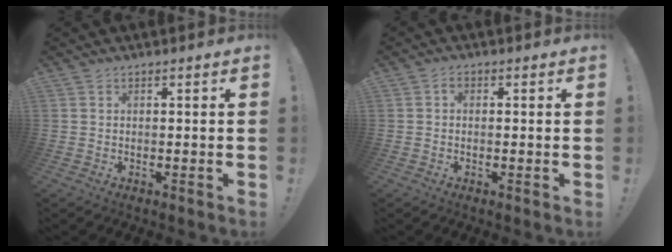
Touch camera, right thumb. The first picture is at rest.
{"total": 1.0, "force": [-0.3, 0.7, 0.7], "torque": [-0.014, 0.003, -0.005]}